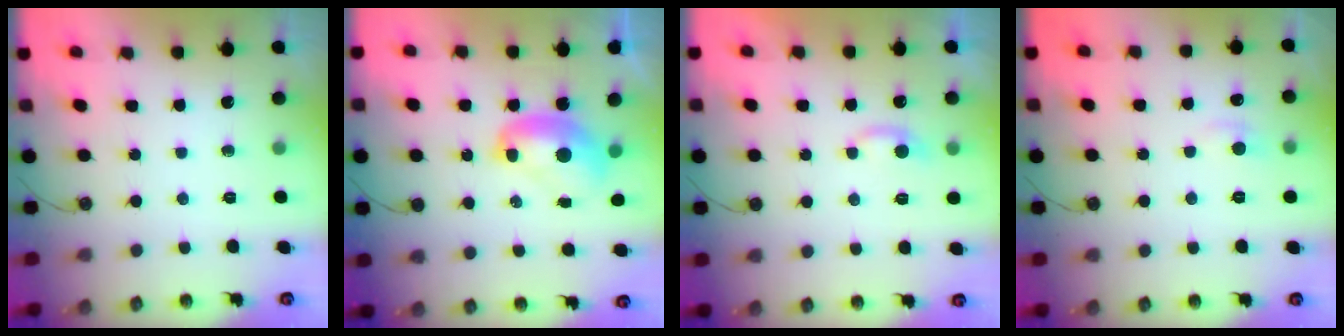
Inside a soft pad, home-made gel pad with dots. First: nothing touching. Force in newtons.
{"total": 2.4, "press": 2.4, "slide": 0.3}
{"total": 2.2, "press": 2.2, "slide": 0.5}
{"total": 1.1, "press": 0.8, "slide": 0.8}